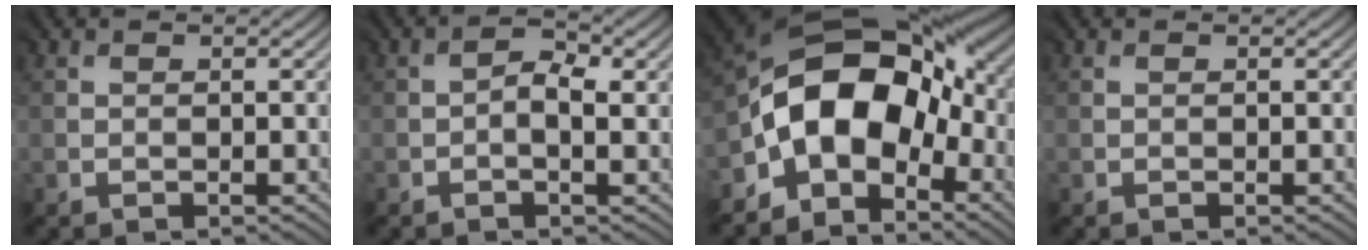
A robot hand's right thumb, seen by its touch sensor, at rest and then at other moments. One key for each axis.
{"total": 2.5, "fx": -0.3, "fy": 1.1, "fz": 2.3, "tx": -0.040, "ty": 0.000, "tz": -0.006}
{"total": 11.5, "fx": -3.3, "fy": 8.0, "fz": 7.6, "tx": -0.118, "ty": 0.007, "tz": -0.069}
{"total": 0.0}